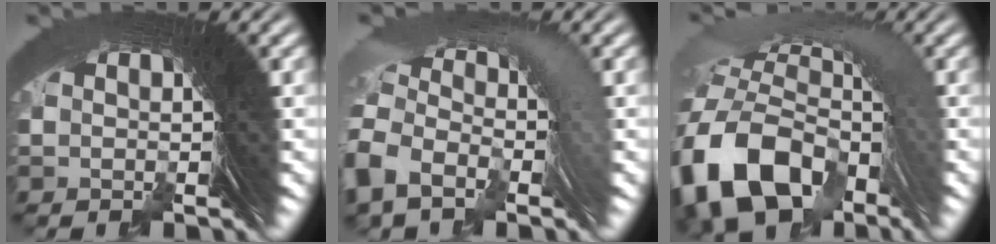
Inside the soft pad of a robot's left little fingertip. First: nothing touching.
{"total": 4.0, "force": [0.2, 2.9, 2.8], "torque": [-0.053, 0.012, 0.001]}
{"total": 9.0, "force": [-1.5, 6.2, 6.3], "torque": [-0.146, -0.028, -0.008]}